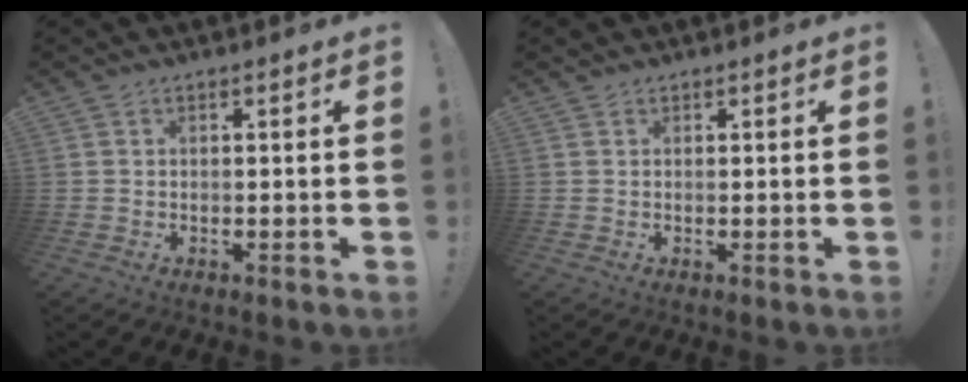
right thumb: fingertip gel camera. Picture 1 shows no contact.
{"total": 0.6, "force": [0.6, 0.2, -0.1], "torque": [0.009, -0.003, 0.011]}